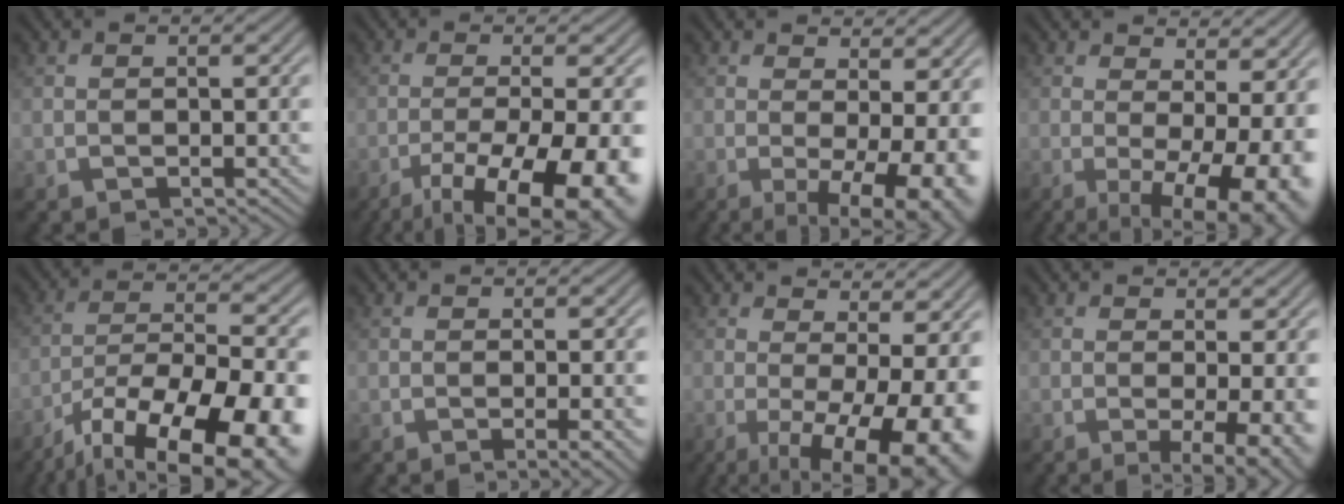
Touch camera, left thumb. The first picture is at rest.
{"total": 13.7, "force": [-7.2, 3.7, 11.1], "torque": [-0.181, -0.023, -0.093]}
{"total": 9.9, "force": [-0.7, 3.3, 9.3], "torque": [-0.121, -0.003, 0.001]}
{"total": 11.7, "force": [-0.6, 4.2, 10.9], "torque": [-0.130, 0.000, 0.006]}
{"total": 19.2, "force": [-13.2, 6.8, 12.2], "torque": [-0.186, -0.037, -0.187]}
{"total": 2.2, "force": [-0.6, 0.3, 2.1], "torque": [-0.030, 0.000, -0.015]}
{"total": 14.2, "force": [-2.1, 4.8, 13.2], "torque": [-0.161, -0.002, -0.017]}
{"total": 4.9, "force": [-0.5, 1.1, 4.8], "torque": [-0.071, -0.009, -0.007]}